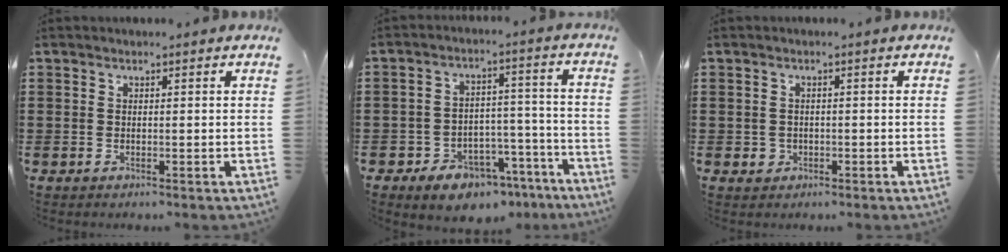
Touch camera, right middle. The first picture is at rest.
{"total": 6.9, "force": [-5.9, 2.9, 1.9], "torque": [-0.030, 0.031, -0.109]}
{"total": 1.2, "force": [-0.3, 1.1, 0.4], "torque": [-0.009, 0.005, -0.008]}